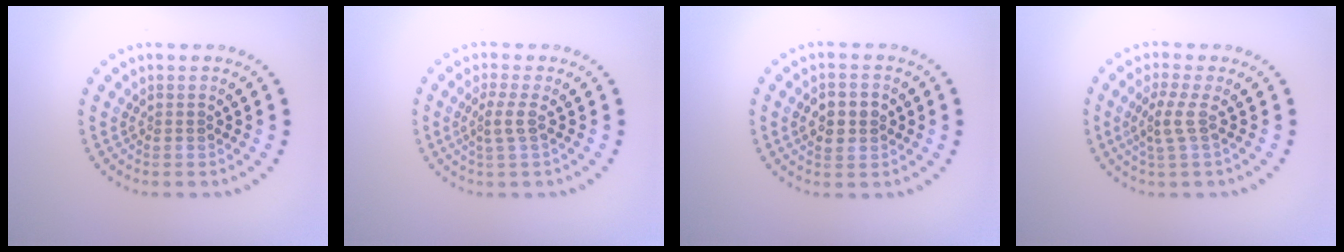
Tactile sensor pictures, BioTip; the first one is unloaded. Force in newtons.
{"total": 1.8, "press": 1.3, "slide": 1.2}
{"total": 3.0, "press": 3.0, "slide": 0.1}
{"total": 2.1, "press": 1.5, "slide": 1.5}